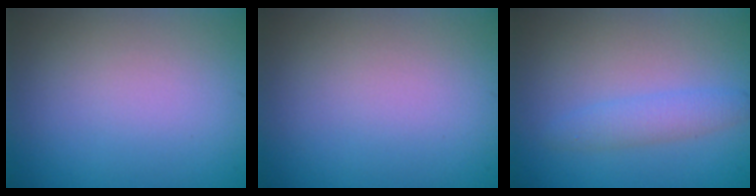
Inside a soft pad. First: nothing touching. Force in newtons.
{"total": 0.0}
{"total": 2.2, "press": 2.2, "slide": 0.1}